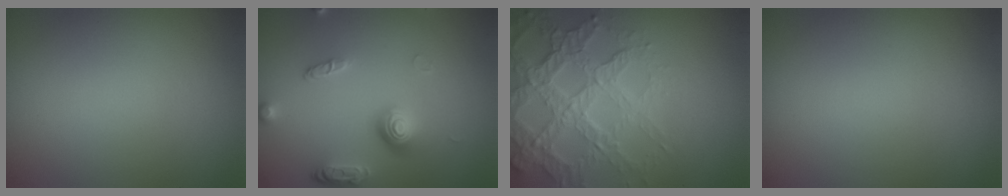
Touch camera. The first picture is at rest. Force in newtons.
{"total": 3.8, "press": 2.9, "slide": 2.6}
{"total": 7.4, "press": 5.3, "slide": 5.2}
{"total": 0.0}